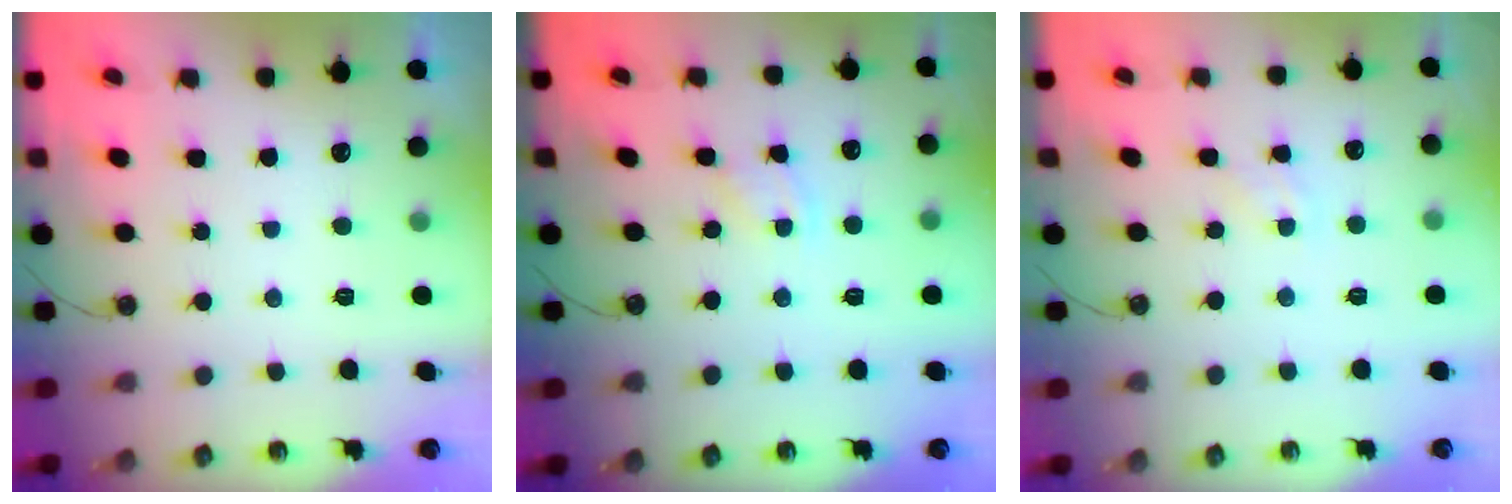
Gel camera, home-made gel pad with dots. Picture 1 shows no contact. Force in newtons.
{"total": 3.7, "press": 3.7, "slide": 0.3}
{"total": 1.3, "press": 1.3, "slide": 0.3}